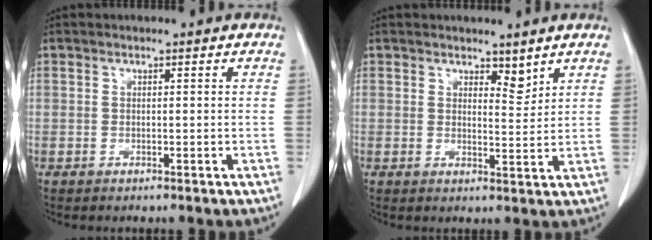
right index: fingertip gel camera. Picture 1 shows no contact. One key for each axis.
{"total": 2.9, "fx": 2.3, "fy": 1.1, "fz": 1.5, "tx": -0.023, "ty": -0.009, "tz": 0.041}